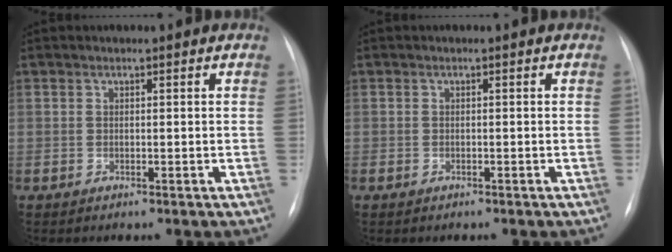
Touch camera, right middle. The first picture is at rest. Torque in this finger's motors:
{"motor_torque": [1.09, -1.05, 0.31, 0.12]}